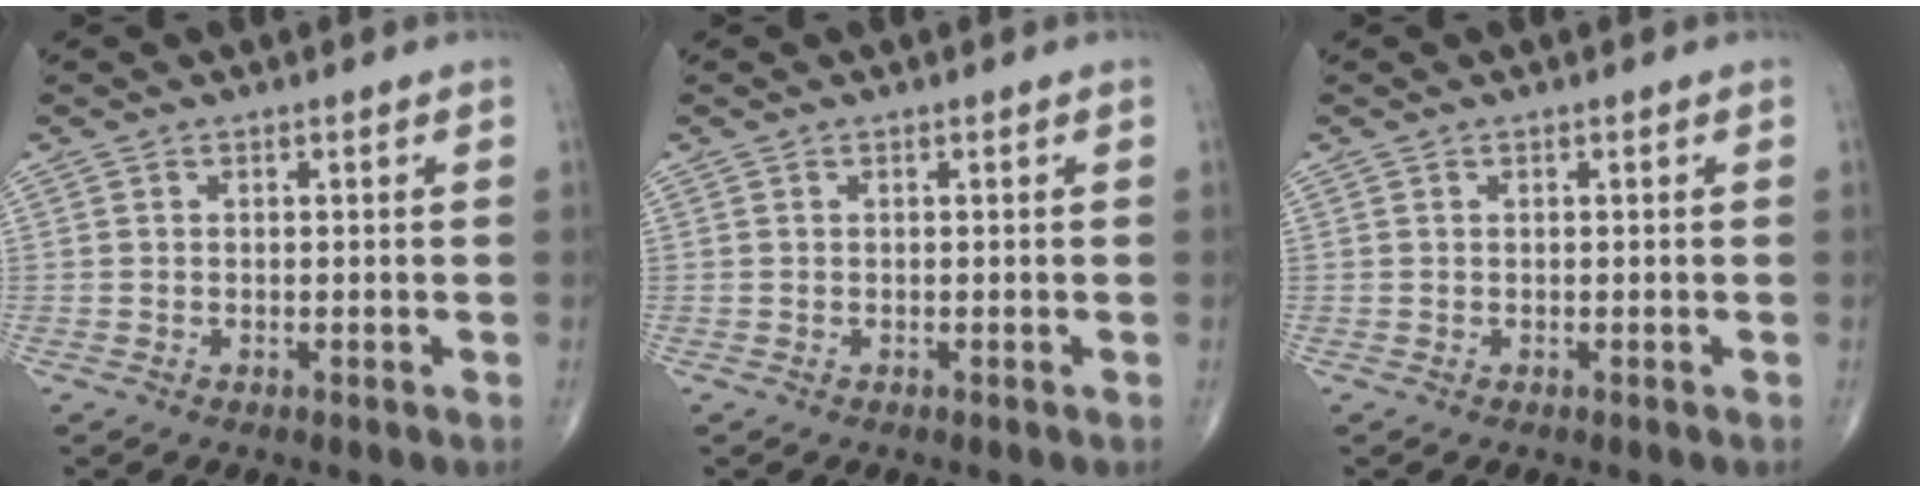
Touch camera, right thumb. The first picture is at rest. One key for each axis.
{"total": 0.0}
{"total": 0.0}